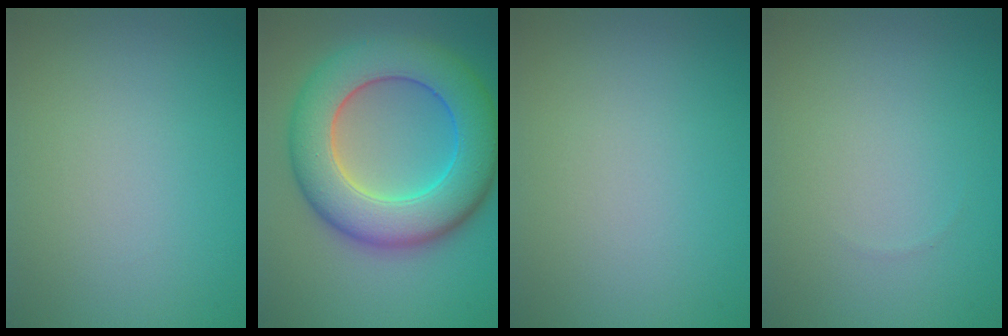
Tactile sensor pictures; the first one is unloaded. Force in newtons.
{"total": 10.6, "press": 10.6, "slide": 0.1}
{"total": 0.0}
{"total": 0.0}